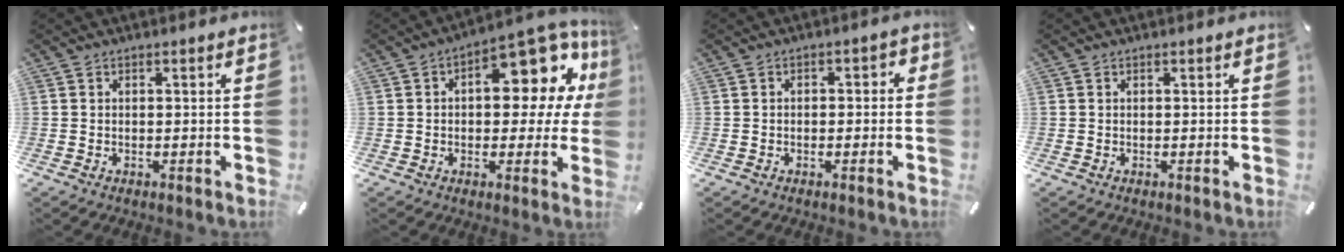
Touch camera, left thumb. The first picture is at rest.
{"total": 14.8, "force": [5.8, 7.7, 11.2], "torque": [-0.134, -0.054, 0.094]}
{"total": 2.1, "force": [-1.3, 1.2, 1.1], "torque": [-0.020, 0.011, -0.027]}
{"total": 0.0}